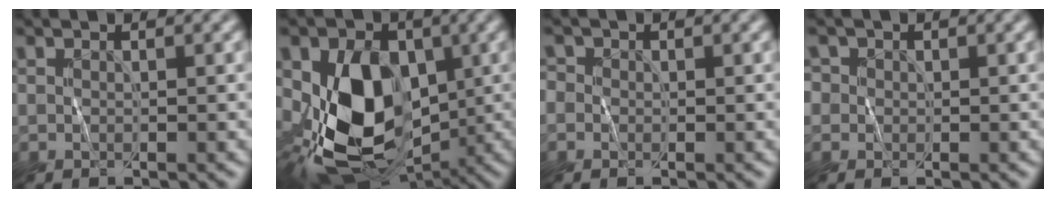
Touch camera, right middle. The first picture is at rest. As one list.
[{"total": 11.9, "force": [-1.0, 8.1, 8.7], "torque": [-0.168, -0.030, -0.017]}, {"total": 1.4, "force": [0.1, 1.3, 0.3], "torque": [0.005, 0.010, -0.014]}, {"total": 2.1, "force": [0.7, 1.9, 0.6], "torque": [-0.004, 0.013, -0.001]}]